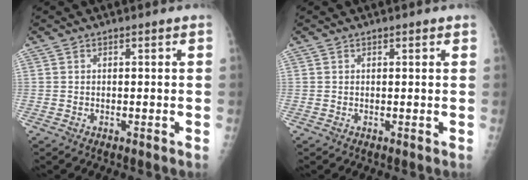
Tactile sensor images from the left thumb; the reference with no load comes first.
{"total": 0.9, "force": [0.6, 0.3, 0.6], "torque": [-0.007, -0.001, 0.006]}